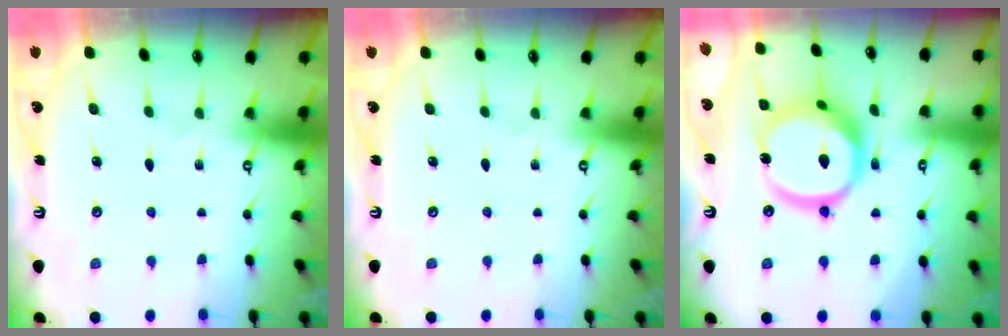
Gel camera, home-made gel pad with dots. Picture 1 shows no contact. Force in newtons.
{"total": 0.0}
{"total": 18.5, "press": 18.3, "slide": 2.0}